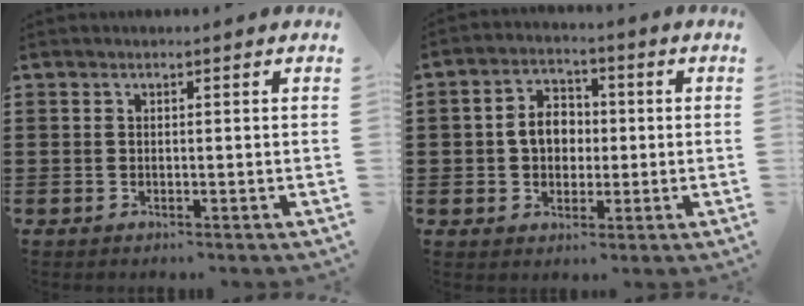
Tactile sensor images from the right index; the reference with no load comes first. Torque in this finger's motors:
{"motor_torque": [0.55, -0.49, 0.39, 0.04]}